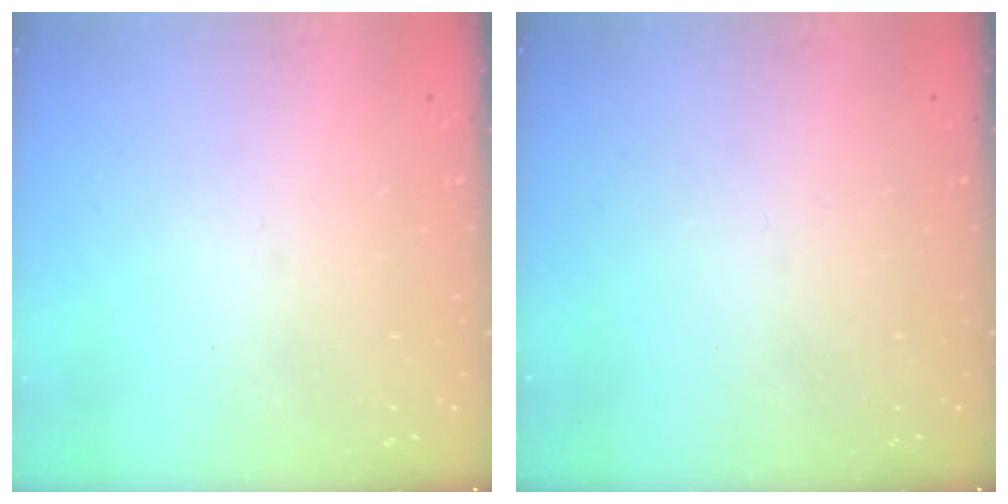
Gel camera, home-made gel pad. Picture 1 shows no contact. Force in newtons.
{"total": 0.0}